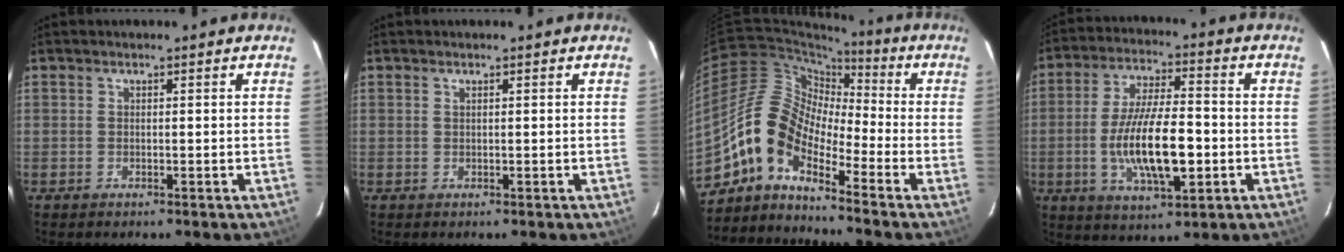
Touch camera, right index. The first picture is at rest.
{"total": 0.0}
{"total": 10.4, "force": [-6.5, 4.6, 6.6], "torque": [-0.115, 0.021, -0.146]}
{"total": 14.3, "force": [-3.0, 4.7, 13.2], "torque": [-0.254, -0.011, -0.047]}